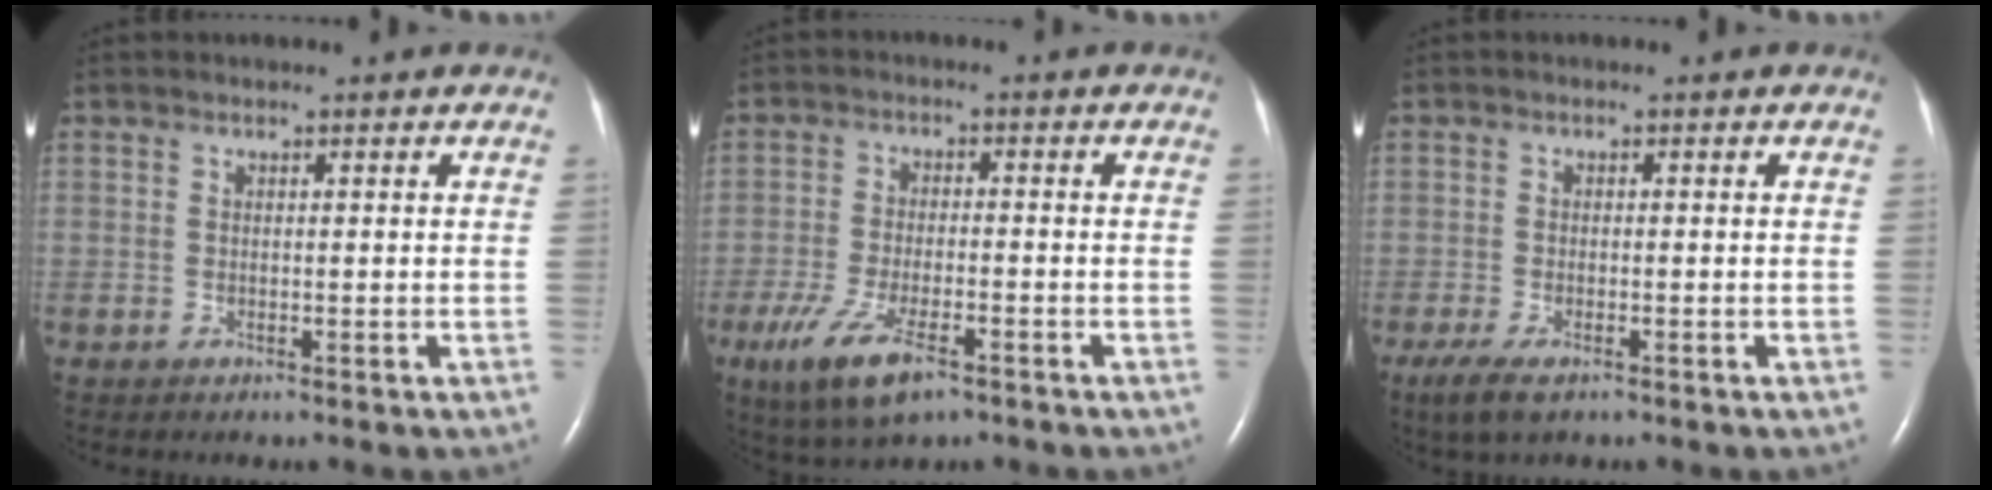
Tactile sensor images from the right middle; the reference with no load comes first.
{"total": 9.2, "force": [-5.2, 2.7, 7.1], "torque": [-0.141, -0.019, -0.087]}
{"total": 4.3, "force": [-2.7, 1.3, 3.0], "torque": [-0.068, -0.011, -0.045]}